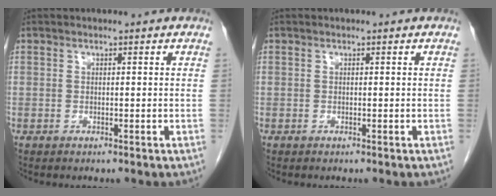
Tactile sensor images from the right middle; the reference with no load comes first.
{"total": 0.0}